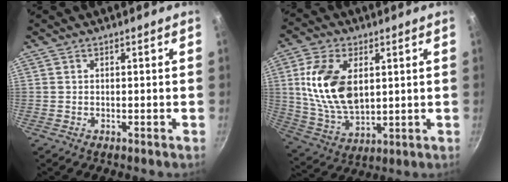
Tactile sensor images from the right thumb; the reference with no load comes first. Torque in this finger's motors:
{"motor_torque": [-0.87, 1.40, 0.66, 0.30, 0.17]}